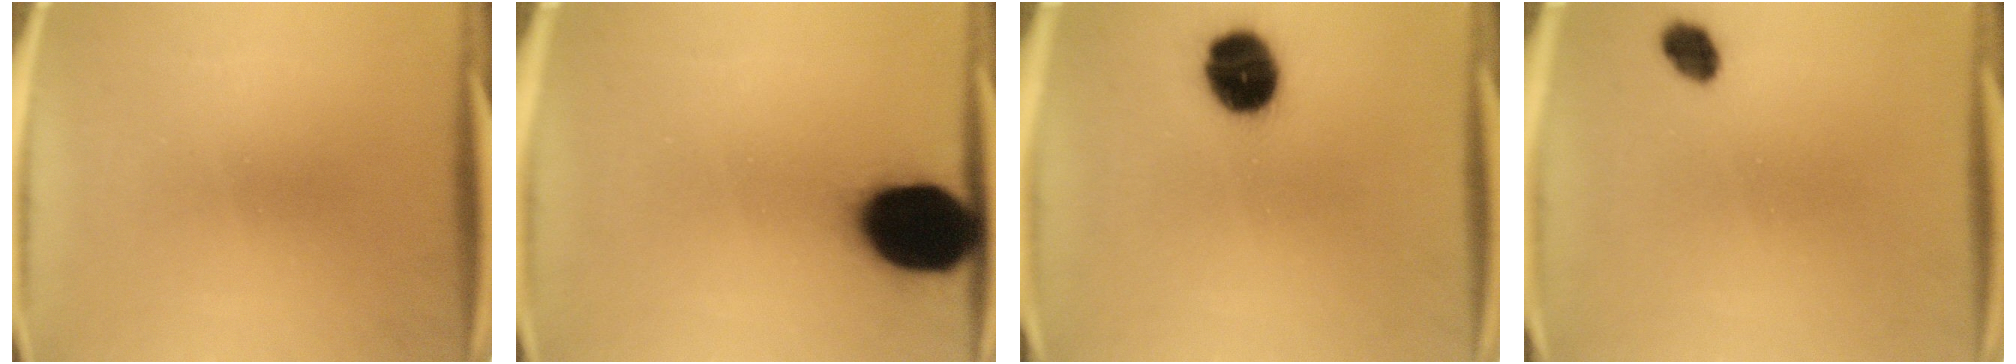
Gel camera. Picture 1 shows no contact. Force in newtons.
{"total": 20.1}
{"total": 12.4}
{"total": 3.7}